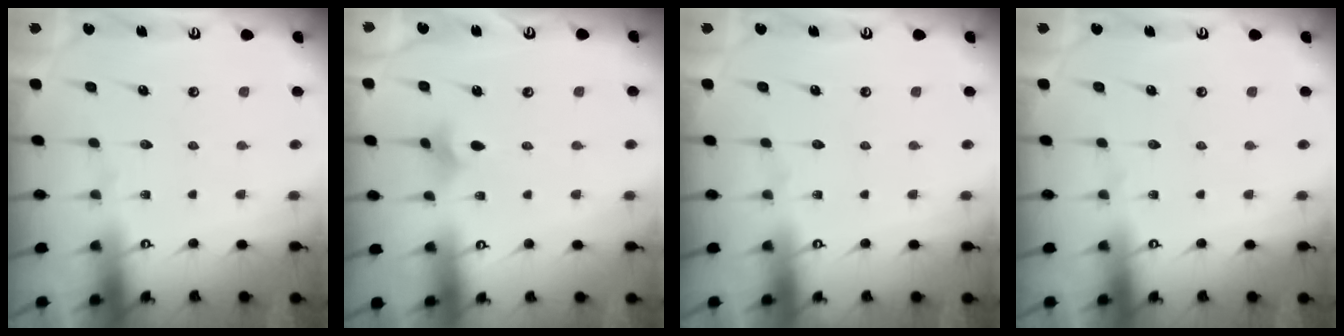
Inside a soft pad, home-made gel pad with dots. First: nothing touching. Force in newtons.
{"total": 2.5, "press": 2.5, "slide": 0.6}
{"total": 0.0}
{"total": 0.0}